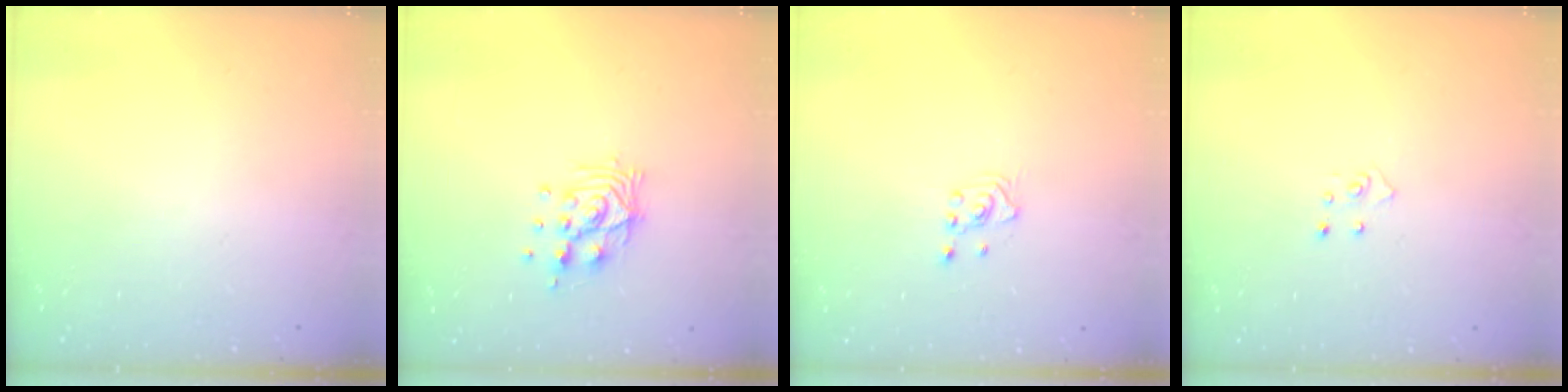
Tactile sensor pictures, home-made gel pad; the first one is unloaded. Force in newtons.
{"total": 10.3, "press": 10.3, "slide": 0.9}
{"total": 1.6, "press": 1.5, "slide": 0.2}
{"total": 3.9, "press": 3.9, "slide": 0.3}